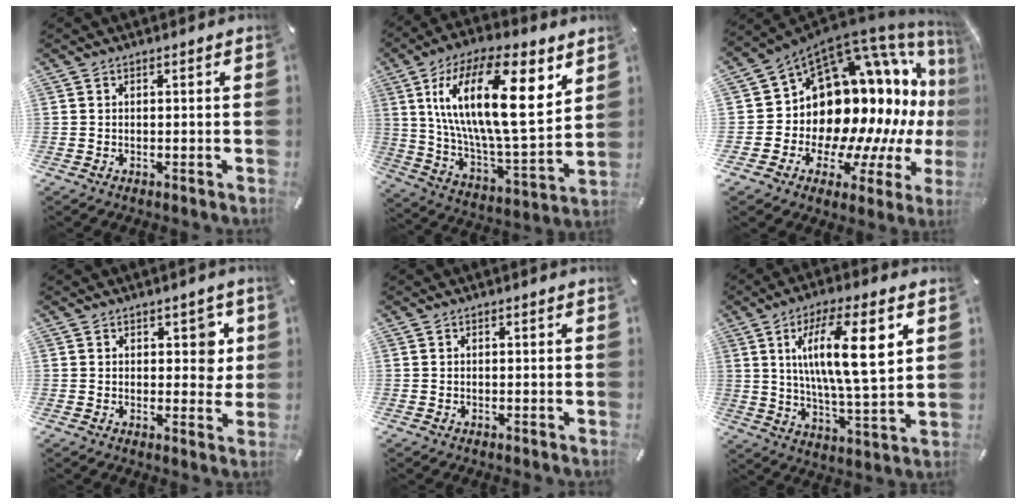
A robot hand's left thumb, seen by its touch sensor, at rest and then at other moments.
{"total": 24.7, "force": [9.9, 9.5, 20.5], "torque": [-0.380, -0.048, 0.157]}
{"total": 17.6, "force": [4.1, 12.9, 11.2], "torque": [-0.120, -0.125, 0.114]}
{"total": 6.1, "force": [2.0, 3.9, 4.2], "torque": [-0.032, -0.008, 0.025]}
{"total": 0.0}
{"total": 17.5, "force": [5.6, 4.7, 15.9], "torque": [-0.271, -0.007, 0.081]}